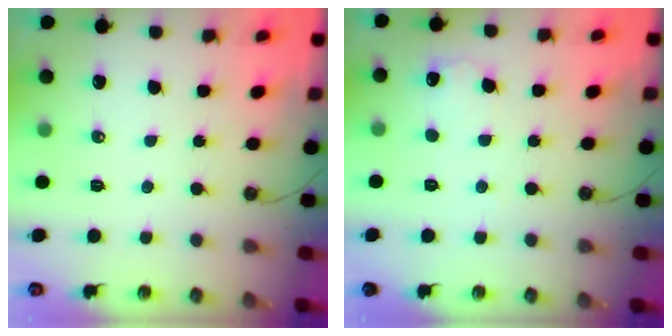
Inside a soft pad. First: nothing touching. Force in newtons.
{"total": 5.2, "press": 5.0, "slide": 1.1}